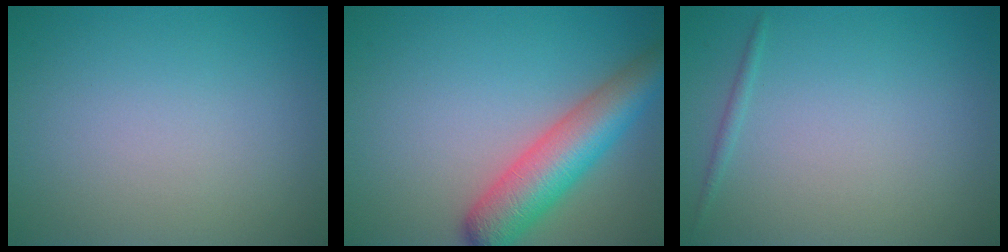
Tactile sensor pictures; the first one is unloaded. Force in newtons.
{"total": 6.8, "press": 6.8, "slide": 0.3}
{"total": 0.6, "press": 0.6, "slide": 0.1}